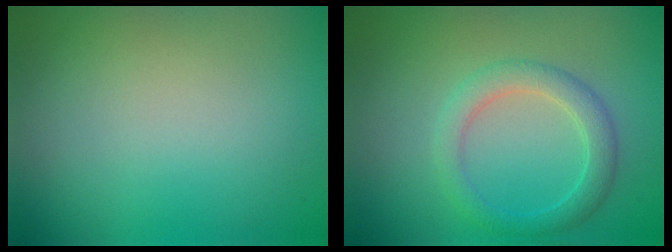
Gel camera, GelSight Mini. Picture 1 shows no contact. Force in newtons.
{"total": 3.0, "press": 3.0, "slide": 0.0}